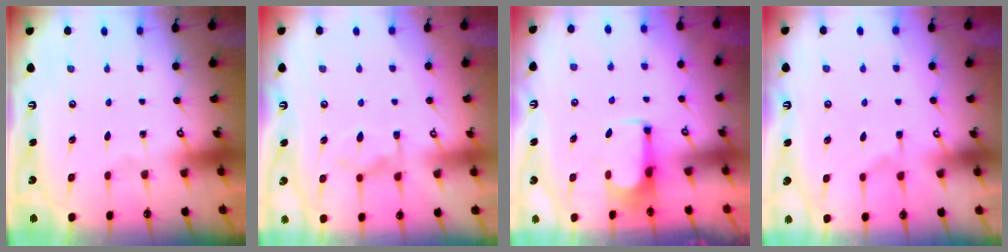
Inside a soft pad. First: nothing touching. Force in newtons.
{"total": 7.5, "press": 7.4, "slide": 1.1}
{"total": 3.7, "press": 3.6, "slide": 0.7}
{"total": 2.4, "press": 2.2, "slide": 1.1}